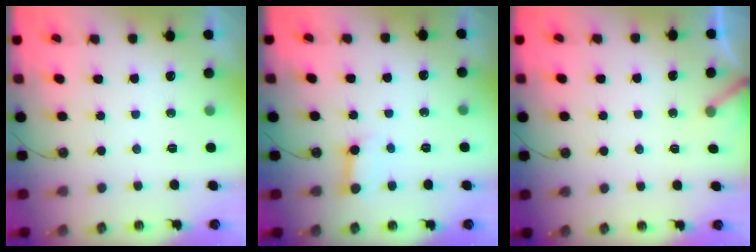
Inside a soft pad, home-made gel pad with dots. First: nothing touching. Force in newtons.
{"total": 3.8, "press": 3.8, "slide": 0.4}
{"total": 2.5, "press": 2.5, "slide": 0.1}